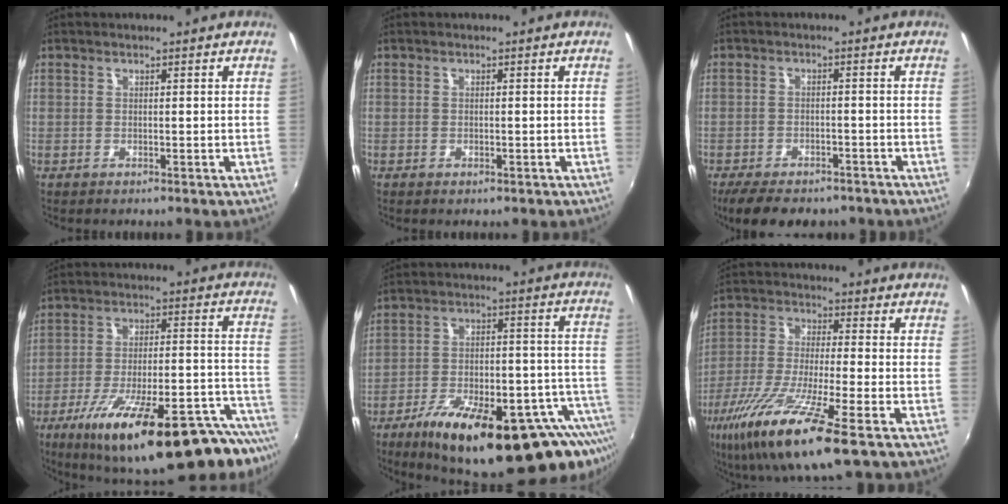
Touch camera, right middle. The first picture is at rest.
{"total": 0.8, "force": [-0.5, 0.6, 0.3], "torque": [-0.005, -0.006, -0.009]}
{"total": 10.2, "force": [-8.0, 4.2, 4.8], "torque": [-0.105, -0.020, -0.123]}
{"total": 29.6, "force": [-21.6, 4.8, 19.8], "torque": [-0.273, -0.046, -0.308]}
{"total": 29.7, "force": [-20.4, 8.5, 19.9], "torque": [-0.292, -0.039, -0.283]}
{"total": 17.9, "force": [-9.8, 2.6, 14.7], "torque": [-0.295, -0.054, -0.183]}